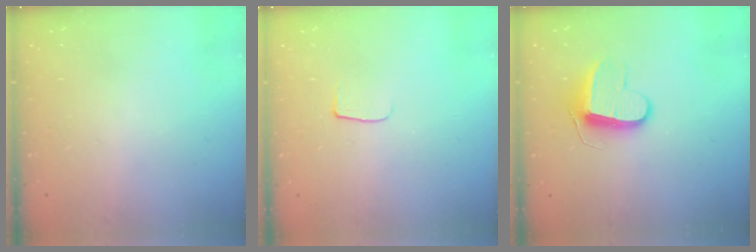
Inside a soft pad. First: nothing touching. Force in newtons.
{"total": 4.8, "press": 4.8, "slide": 0.6}
{"total": 9.8, "press": 9.8, "slide": 0.2}